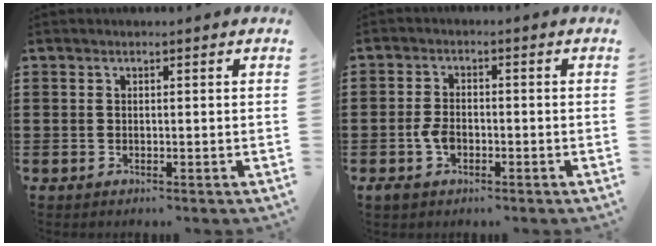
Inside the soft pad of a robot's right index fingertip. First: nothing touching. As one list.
[{"total": 3.4, "force": [-1.2, 1.9, 2.5], "torque": [-0.061, -0.005, -0.025]}]